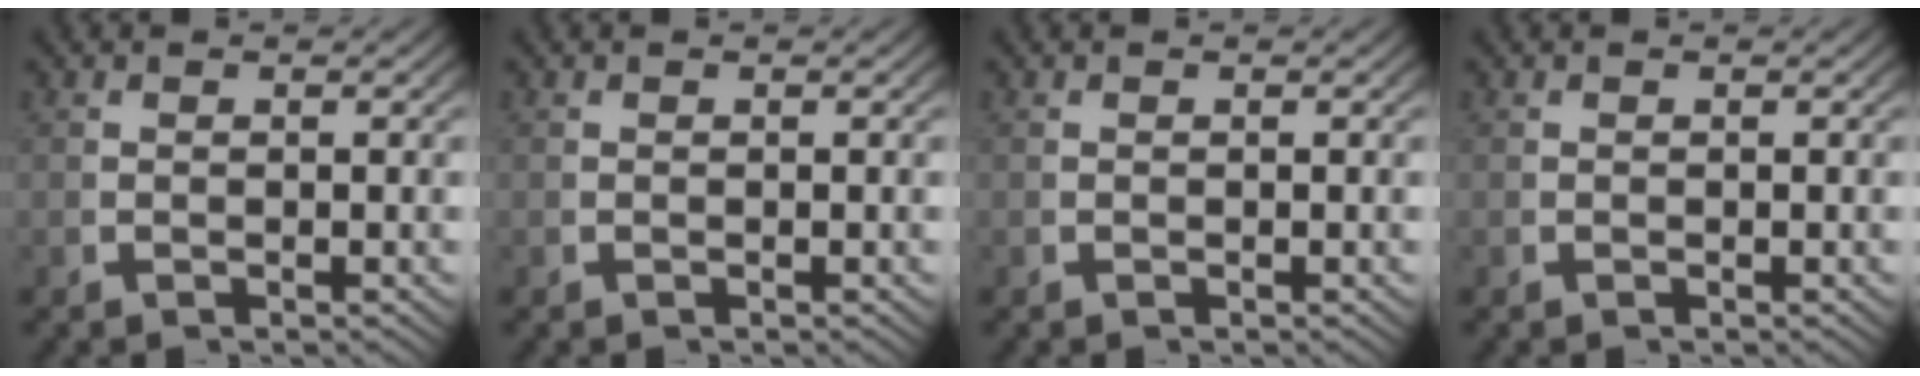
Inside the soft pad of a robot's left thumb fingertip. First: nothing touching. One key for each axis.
{"total": 0.0}
{"total": 0.0}
{"total": 0.0}